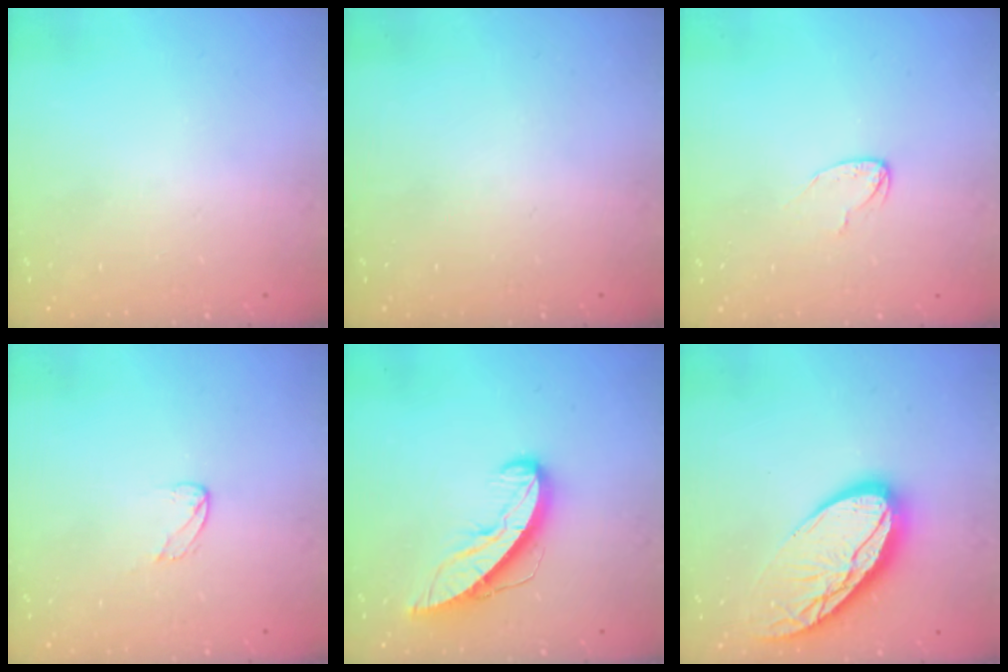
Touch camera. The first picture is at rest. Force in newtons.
{"total": 0.0}
{"total": 3.6, "press": 3.6, "slide": 0.2}
{"total": 2.4, "press": 2.4, "slide": 0.1}
{"total": 10.8, "press": 10.7, "slide": 0.8}
{"total": 18.5, "press": 18.4, "slide": 1.6}